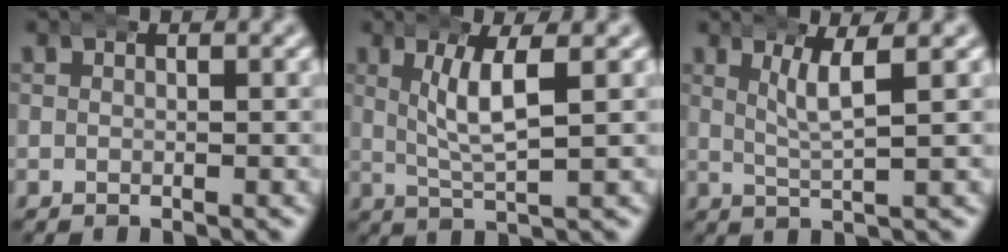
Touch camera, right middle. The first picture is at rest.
{"total": 3.9, "force": [1.3, 0.5, 3.6], "torque": [-0.066, -0.004, 0.029]}
{"total": 3.0, "force": [1.6, -0.2, 2.4], "torque": [-0.048, 0.001, 0.032]}